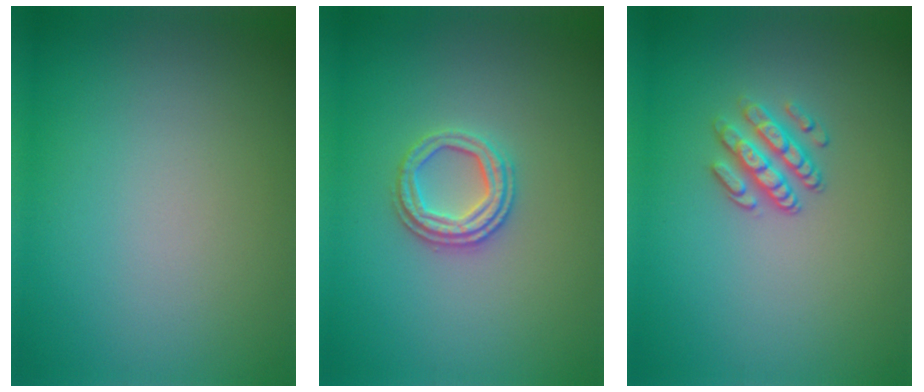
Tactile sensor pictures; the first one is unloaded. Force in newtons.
{"total": 2.9, "press": 2.7, "slide": 1.0}
{"total": 2.7, "press": 2.4, "slide": 1.2}